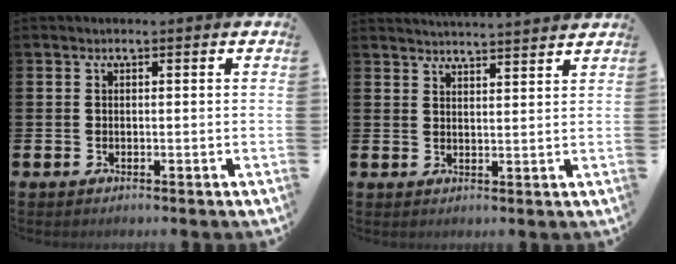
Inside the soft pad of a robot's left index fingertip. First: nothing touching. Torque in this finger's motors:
{"motor_torque": [0.07, -2.06, 0.09, 0.02]}